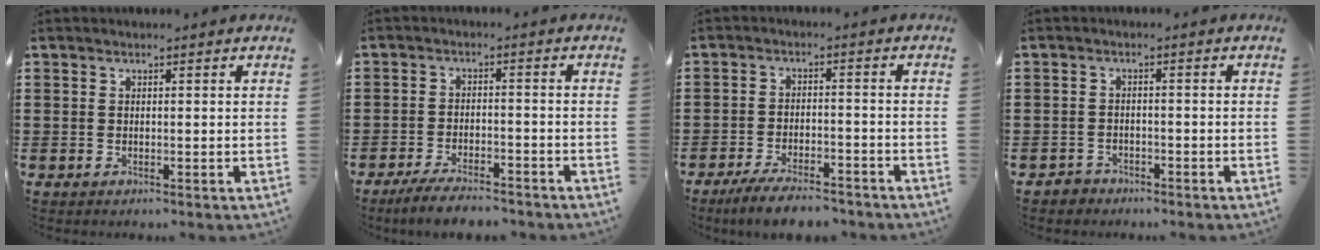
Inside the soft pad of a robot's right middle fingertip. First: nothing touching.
{"total": 4.4, "force": [-4.1, 0.5, 1.7], "torque": [-0.033, 0.001, -0.081]}
{"total": 5.2, "force": [-4.7, 0.6, 2.1], "torque": [-0.039, 0.000, -0.091]}
{"total": 1.7, "force": [-1.6, 0.7, -0.2], "torque": [-0.003, 0.003, -0.037]}